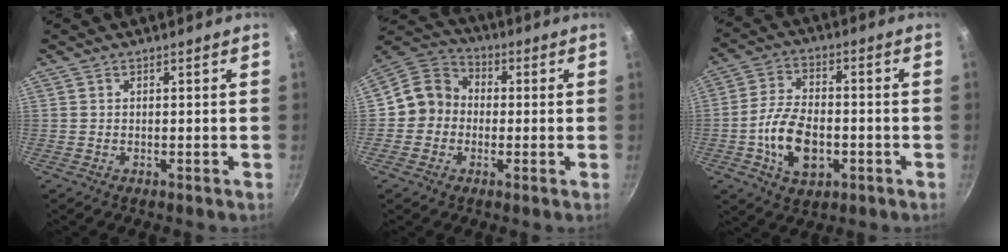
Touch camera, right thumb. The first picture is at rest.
{"total": 9.2, "force": [-0.7, 8.4, 3.5], "torque": [-0.026, 0.028, -0.037]}
{"total": 11.7, "force": [-3.1, 7.0, 8.8], "torque": [-0.151, 0.021, -0.057]}